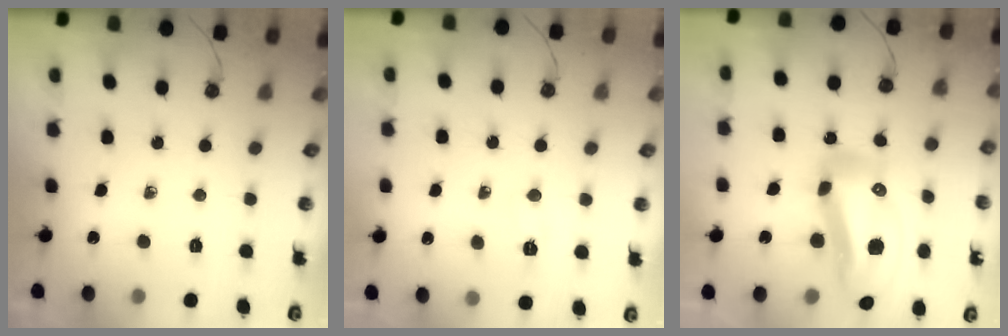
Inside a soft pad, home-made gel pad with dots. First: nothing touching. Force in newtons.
{"total": 6.1, "press": 5.6, "slide": 2.6}
{"total": 18.2, "press": 18.1, "slide": 2.1}